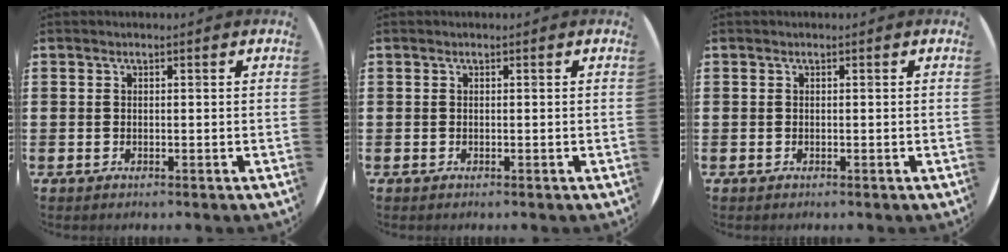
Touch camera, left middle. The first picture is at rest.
{"total": 0.0}
{"total": 0.0}